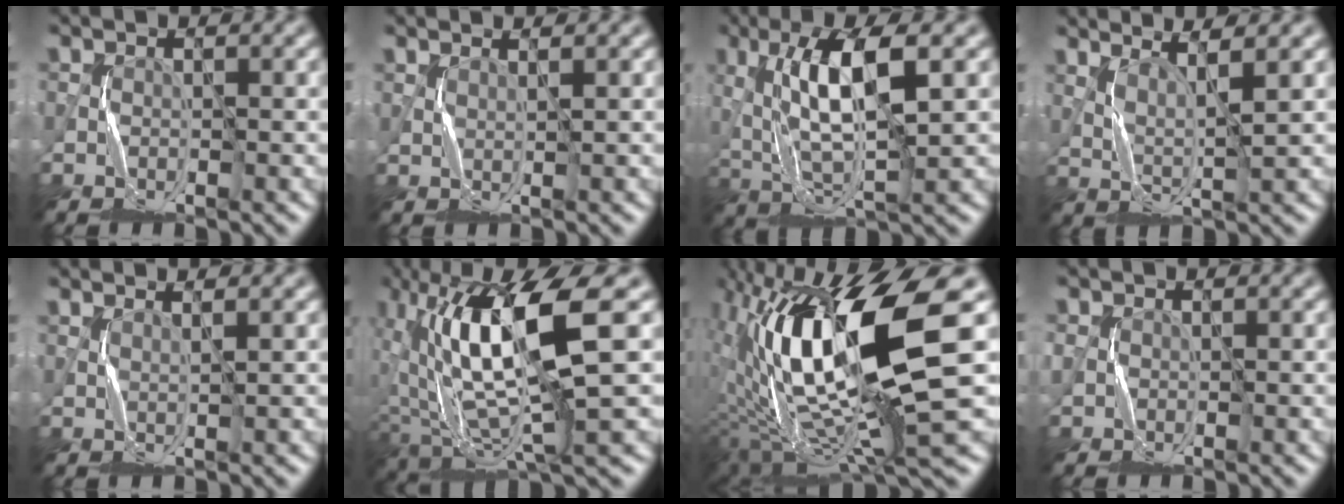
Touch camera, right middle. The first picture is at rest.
{"total": 1.1, "force": [1.0, -0.5, 0.0], "torque": [-0.005, -0.006, 0.019]}
{"total": 7.6, "force": [2.1, 1.9, 7.1], "torque": [-0.135, -0.004, 0.042]}
{"total": 3.0, "force": [2.4, -0.2, 1.9], "torque": [-0.052, -0.007, 0.050]}
{"total": 1.3, "force": [1.2, -0.4, 0.2], "torque": [-0.007, -0.007, 0.021]}
{"total": 11.3, "force": [1.9, 3.1, 10.7], "torque": [-0.210, -0.007, 0.043]}
{"total": 16.2, "force": [1.4, 5.2, 15.3], "torque": [-0.306, 0.001, 0.038]}
{"total": 0.7, "force": [0.3, 0.6, -0.2], "torque": [-0.001, -0.001, 0.008]}